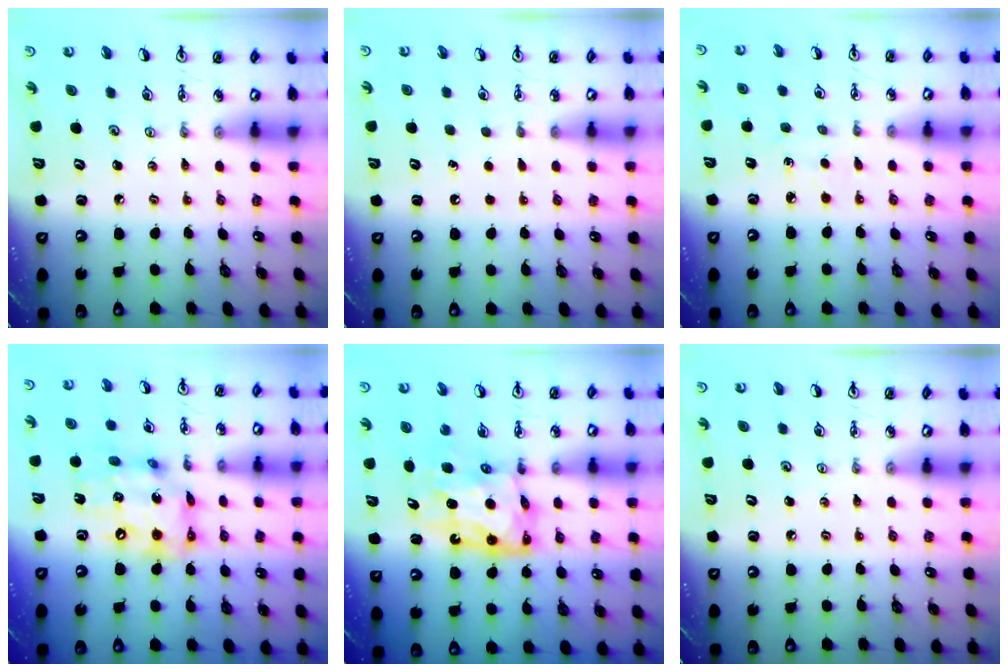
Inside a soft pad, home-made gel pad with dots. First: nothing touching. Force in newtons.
{"total": 1.4, "press": 1.4, "slide": 0.1}
{"total": 2.9, "press": 2.9, "slide": 0.3}
{"total": 13.6, "press": 13.5, "slide": 1.7}
{"total": 9.5, "press": 9.5, "slide": 0.9}
{"total": 0.0}